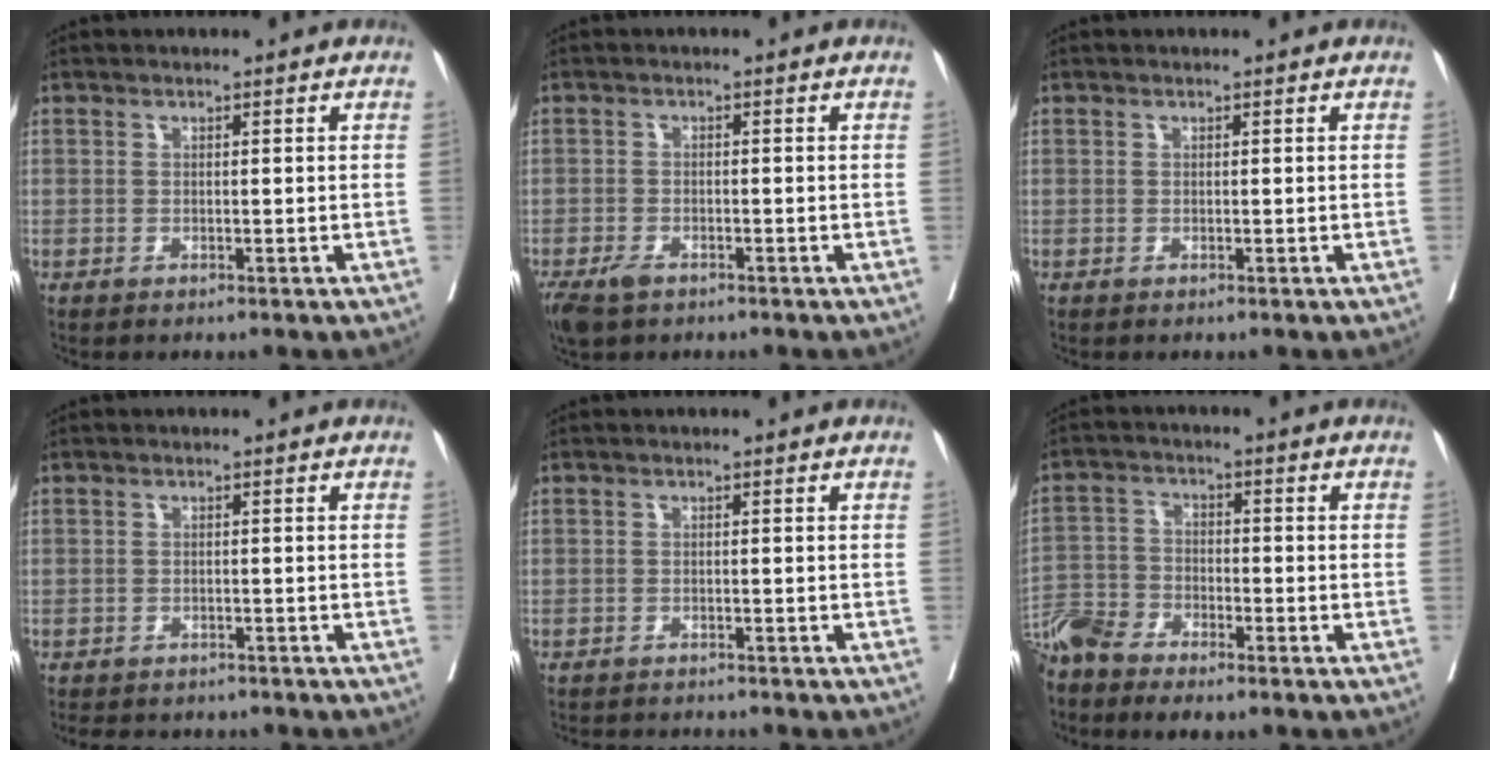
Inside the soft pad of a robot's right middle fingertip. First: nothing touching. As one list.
[{"total": 4.5, "force": [-3.2, 2.0, 2.5], "torque": [-0.049, -0.009, -0.054]}, {"total": 0.0}, {"total": 7.7, "force": [-6.8, 2.8, 2.1], "torque": [-0.030, -0.003, -0.086]}, {"total": 5.0, "force": [-4.8, 0.5, 1.1], "torque": [-0.005, -0.010, -0.070]}, {"total": 7.2, "force": [-6.2, 1.9, 3.0], "torque": [-0.067, -0.009, -0.125]}]